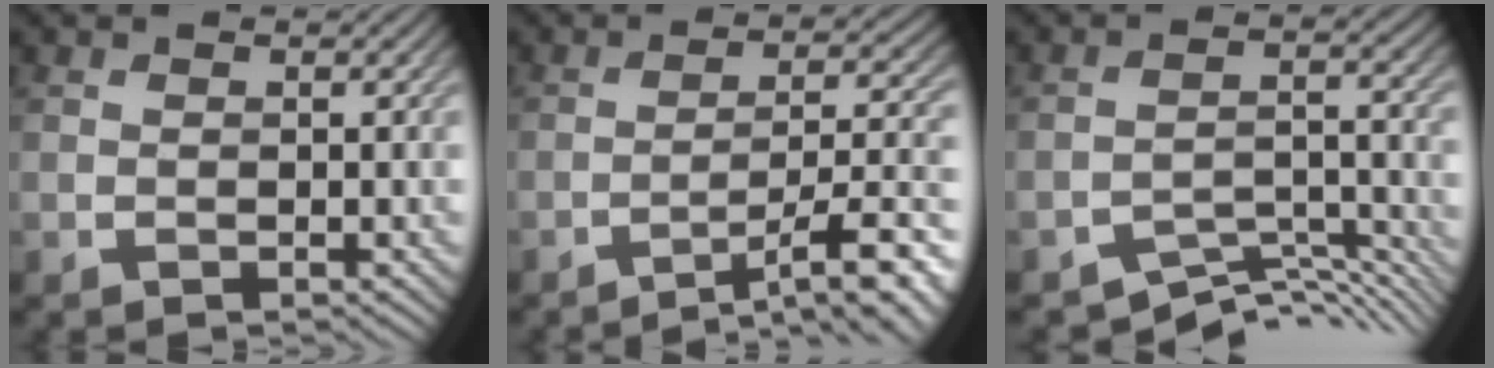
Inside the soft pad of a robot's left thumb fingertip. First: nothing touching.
{"total": 10.8, "force": [-7.1, 2.1, 7.9], "torque": [-0.130, 0.014, -0.100]}
{"total": 7.1, "force": [-6.4, 1.8, 2.6], "torque": [-0.039, -0.004, -0.098]}